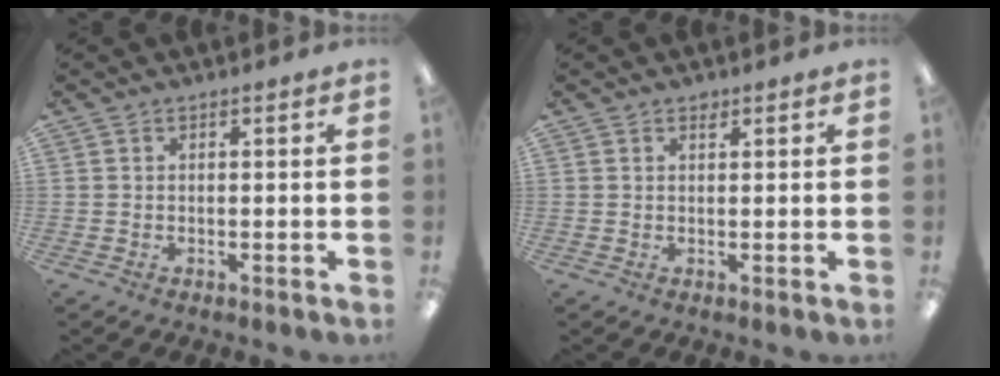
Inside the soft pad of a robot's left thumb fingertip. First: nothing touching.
{"total": 1.1, "force": [0.8, 0.5, 0.4], "torque": [-0.001, -0.002, 0.013]}